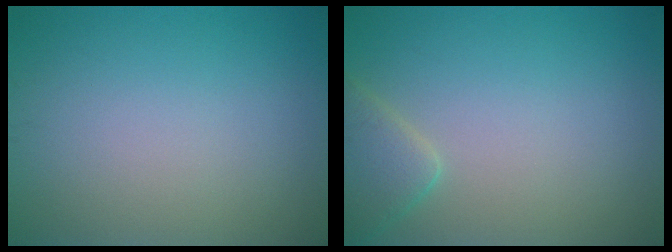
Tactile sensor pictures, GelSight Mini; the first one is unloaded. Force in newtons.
{"total": 2.8, "press": 2.8, "slide": 0.1}